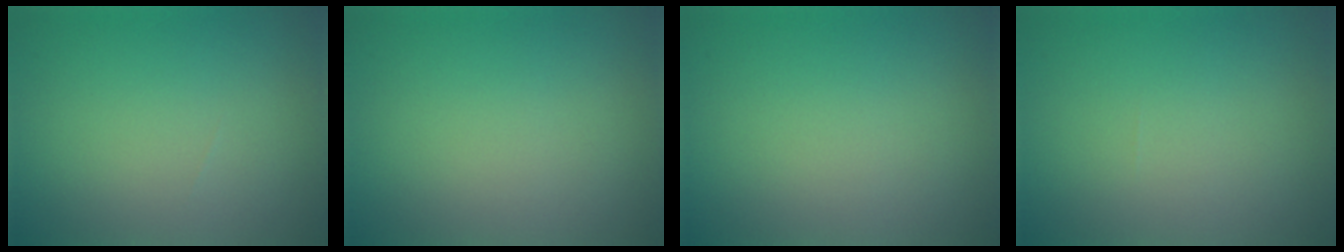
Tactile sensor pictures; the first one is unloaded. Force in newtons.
{"total": 0.0}
{"total": 0.0}
{"total": 0.0}